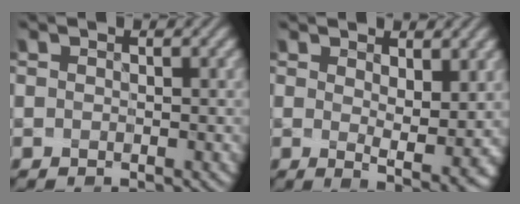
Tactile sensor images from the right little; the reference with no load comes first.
{"total": 5.2, "force": [1.0, 2.3, 4.6], "torque": [-0.065, -0.007, 0.023]}